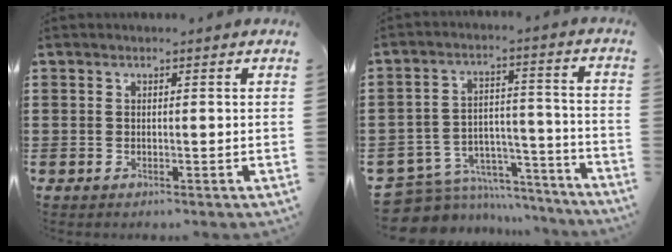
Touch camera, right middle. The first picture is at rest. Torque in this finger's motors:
{"motor_torque": [-0.30, 0.06, -0.05, -0.06]}